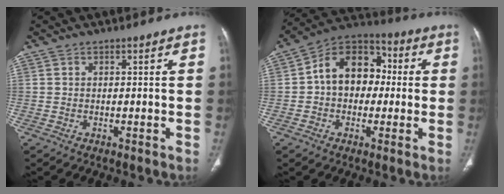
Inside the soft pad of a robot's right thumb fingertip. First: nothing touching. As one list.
[{"total": 13.5, "force": [0.9, 10.0, 9.0], "torque": [-0.105, 0.032, 0.001]}]